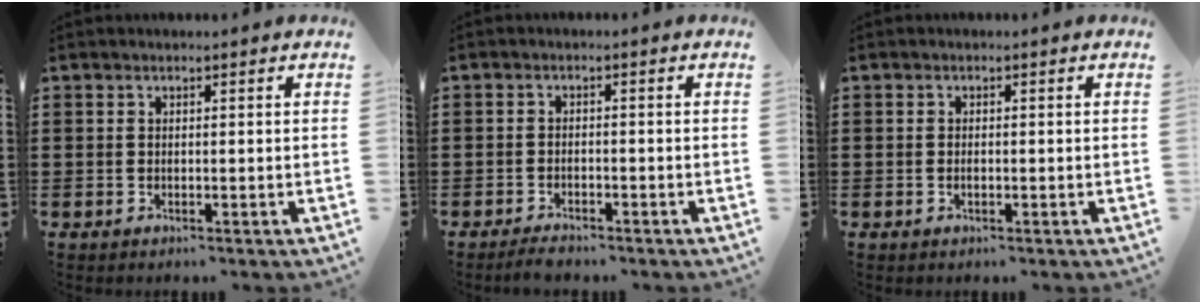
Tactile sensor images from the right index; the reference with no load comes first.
{"total": 1.9, "force": [-1.8, 0.3, 0.5], "torque": [-0.012, 0.002, -0.035]}
{"total": 0.9, "force": [-0.3, 0.3, 0.8], "torque": [-0.016, -0.003, -0.005]}